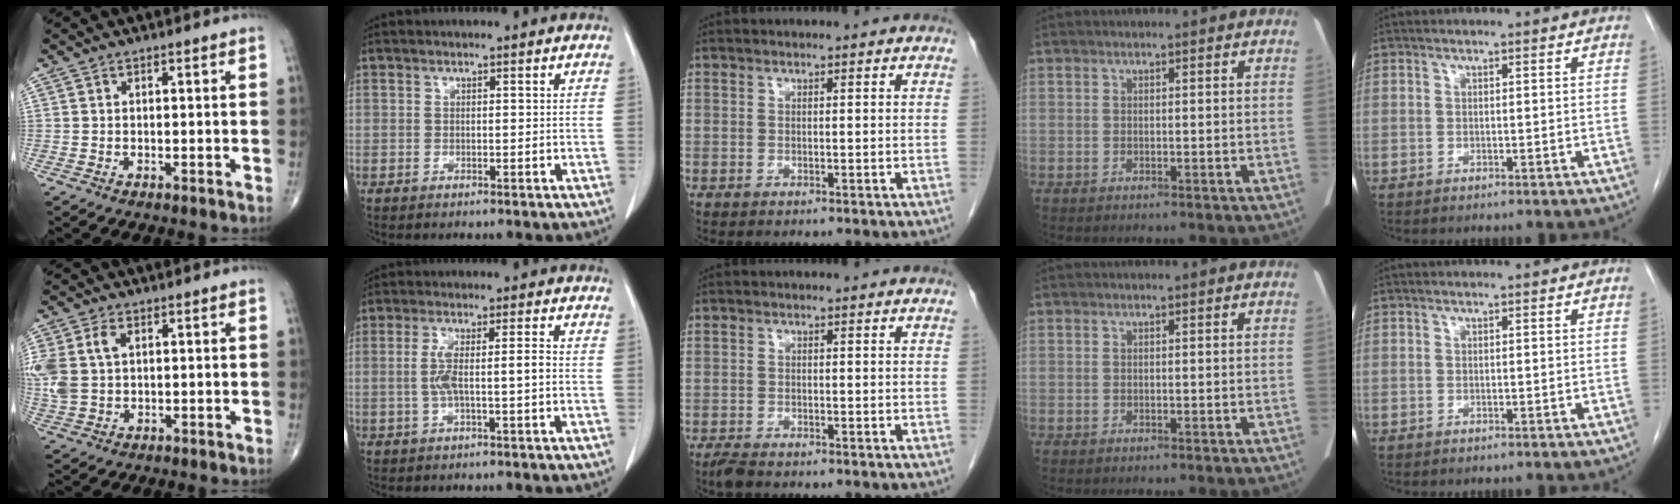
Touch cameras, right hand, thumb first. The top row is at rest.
{"thumb": {"total": 9.0, "force": [1.9, 5.9, 6.5], "torque": [-0.168, 0.012, 0.045]}, "index": {"total": 5.2, "force": [-0.6, 0.5, 5.1], "torque": [-0.107, 0.014, -0.008]}, "middle": {"total": 1.9, "force": [-1.6, 0.4, 0.9], "torque": [-0.025, -0.005, -0.029]}}